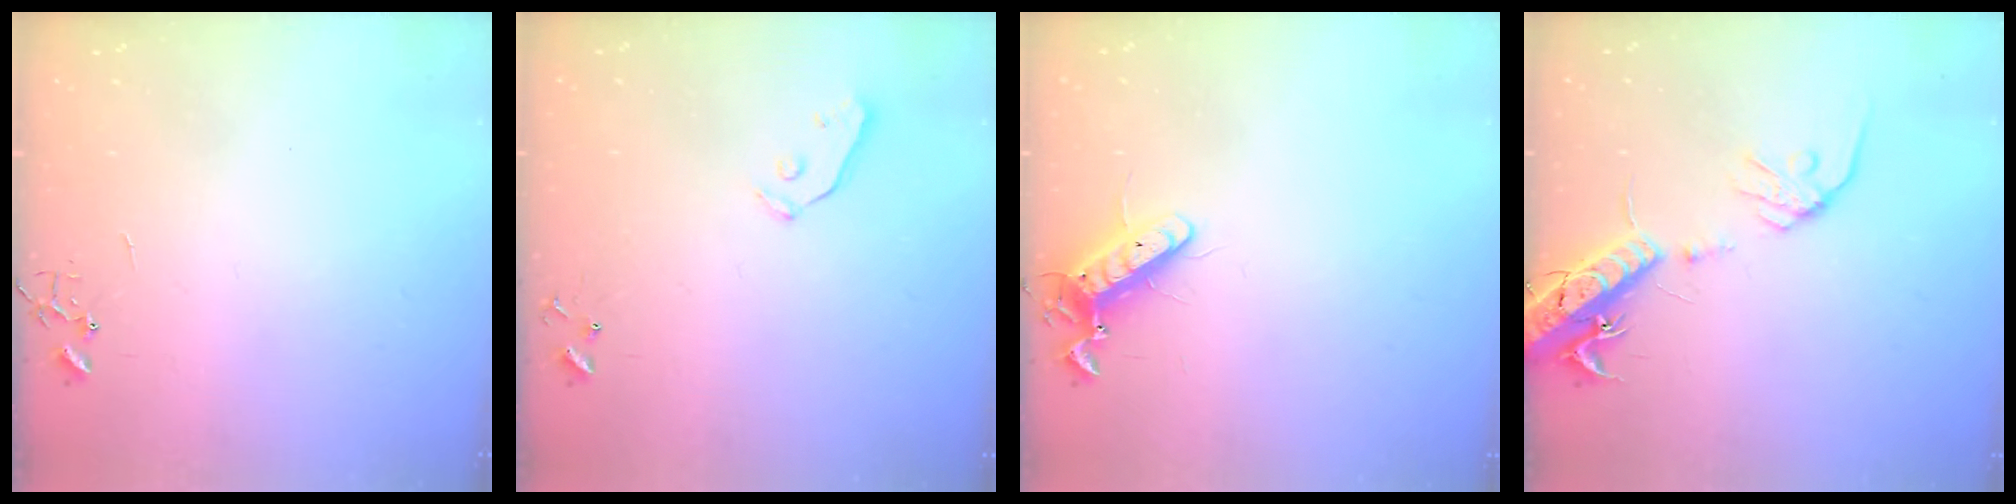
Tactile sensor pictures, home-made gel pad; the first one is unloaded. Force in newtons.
{"total": 4.7, "press": 4.6, "slide": 0.7}
{"total": 11.6, "press": 11.5, "slide": 1.5}
{"total": 16.5, "press": 16.2, "slide": 3.6}